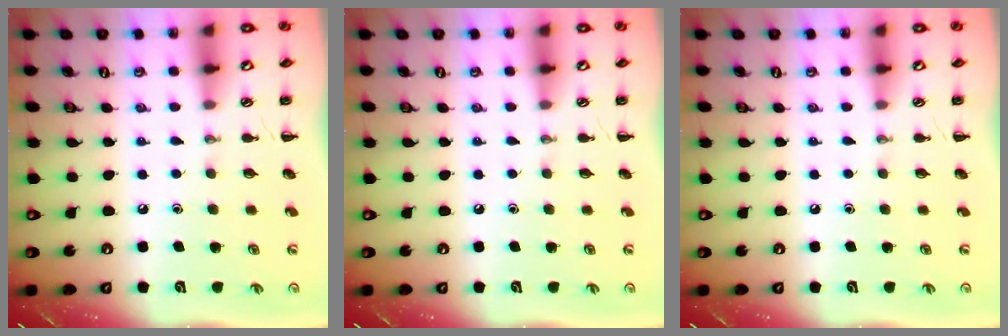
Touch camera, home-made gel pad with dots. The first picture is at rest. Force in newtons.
{"total": 0.0}
{"total": 0.0}